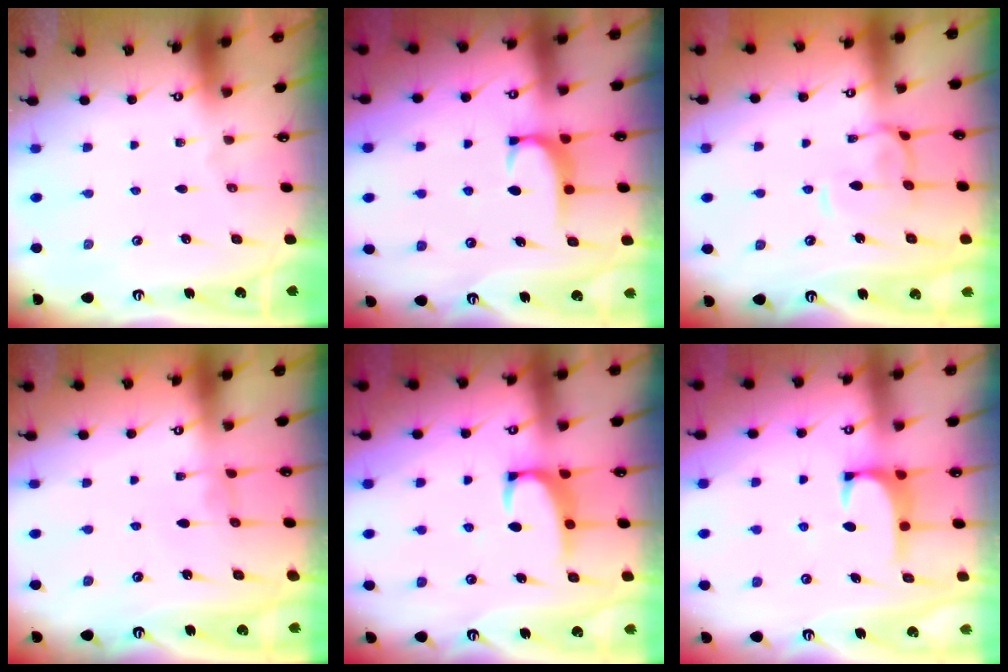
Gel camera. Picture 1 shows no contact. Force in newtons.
{"total": 1.6, "press": 1.6, "slide": 0.5}
{"total": 3.1, "press": 3.0, "slide": 0.9}
{"total": 1.8, "press": 1.8, "slide": 0.3}
{"total": 2.6, "press": 2.5, "slide": 0.8}
{"total": 1.3, "press": 1.2, "slide": 0.5}